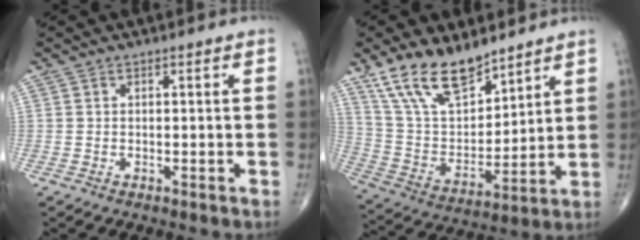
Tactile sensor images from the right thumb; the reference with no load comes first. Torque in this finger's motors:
{"motor_torque": [-0.01, 3.57, 0.08, 0.29, 0.09]}